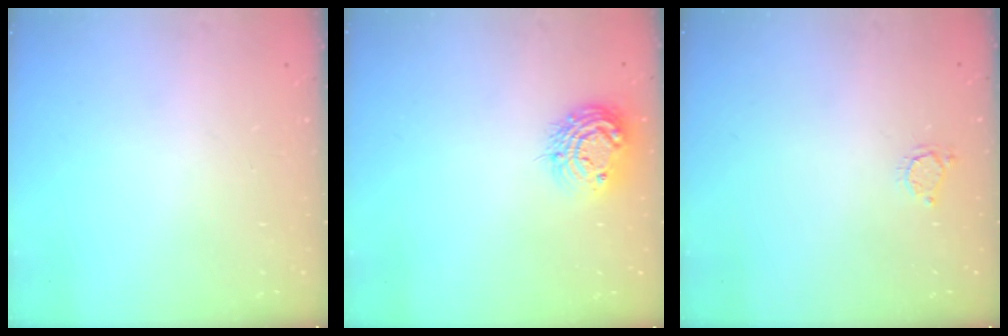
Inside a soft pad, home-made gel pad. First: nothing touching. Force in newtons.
{"total": 11.0, "press": 11.0, "slide": 0.7}
{"total": 3.3, "press": 3.2, "slide": 0.3}